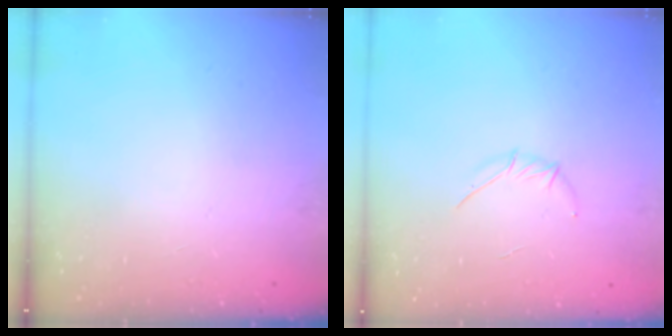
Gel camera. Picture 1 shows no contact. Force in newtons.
{"total": 3.9, "press": 3.8, "slide": 0.8}